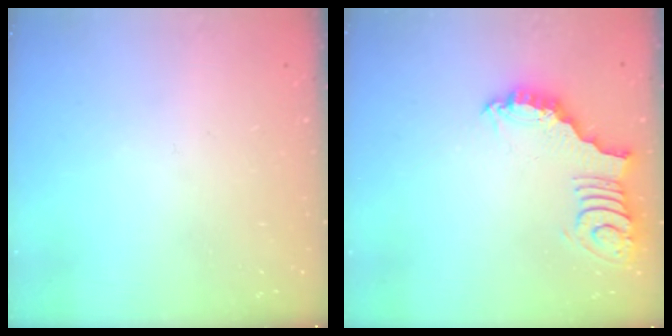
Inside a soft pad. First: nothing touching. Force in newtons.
{"total": 3.0, "press": 3.0, "slide": 0.6}